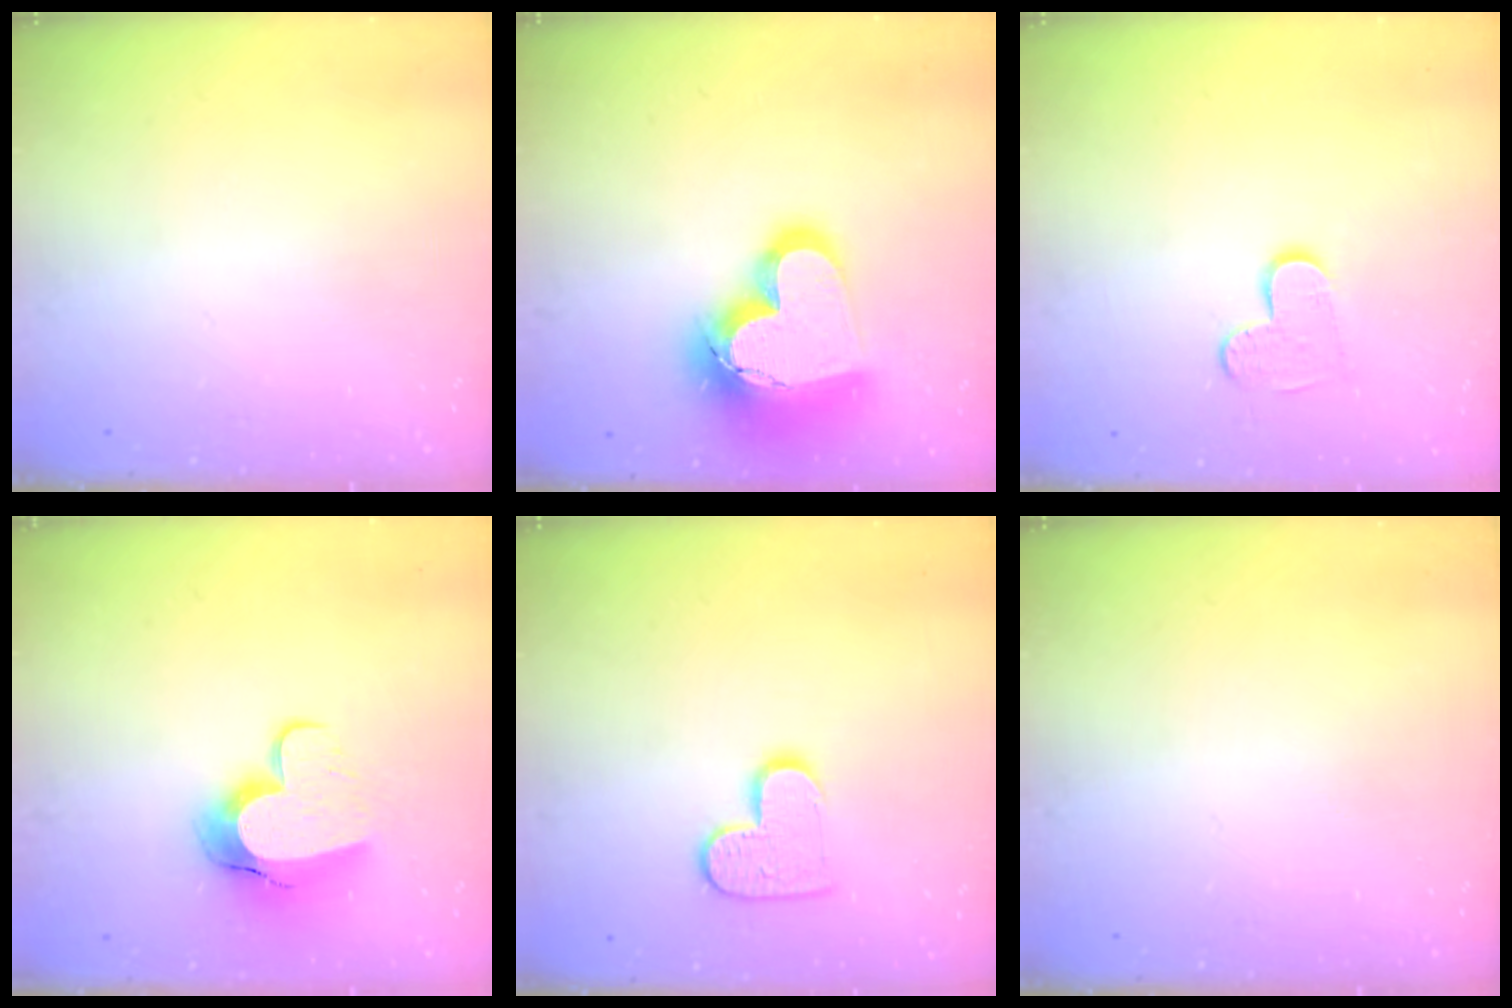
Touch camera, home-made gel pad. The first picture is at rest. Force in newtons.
{"total": 21.8, "press": 21.7, "slide": 1.8}
{"total": 6.3, "press": 6.3, "slide": 0.1}
{"total": 11.8, "press": 11.7, "slide": 1.0}
{"total": 10.1, "press": 10.1, "slide": 0.3}
{"total": 0.0}